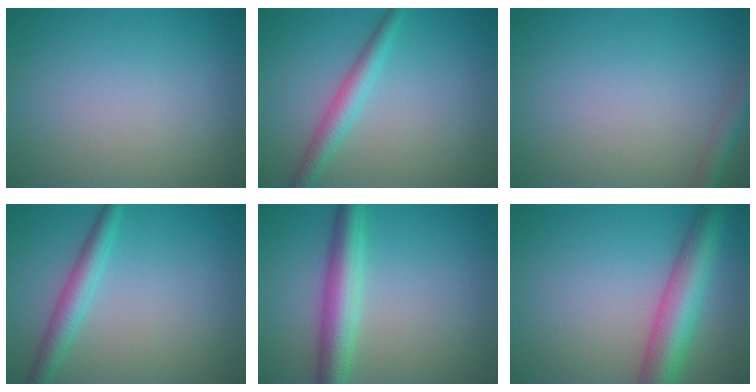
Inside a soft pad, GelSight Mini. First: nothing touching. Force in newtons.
{"total": 2.7, "press": 2.7, "slide": 0.2}
{"total": 2.0, "press": 2.0, "slide": 0.1}
{"total": 2.8, "press": 2.8, "slide": 0.1}
{"total": 4.7, "press": 4.7, "slide": 0.1}
{"total": 6.7, "press": 6.7, "slide": 0.1}